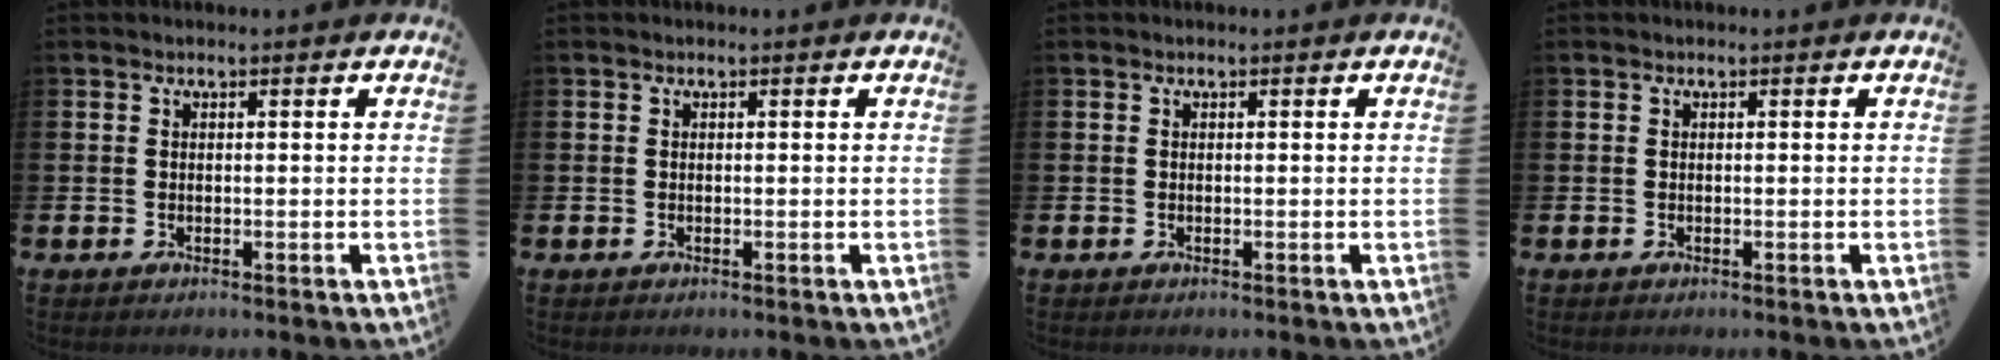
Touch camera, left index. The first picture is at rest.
{"total": 0.0}
{"total": 0.0}
{"total": 0.0}